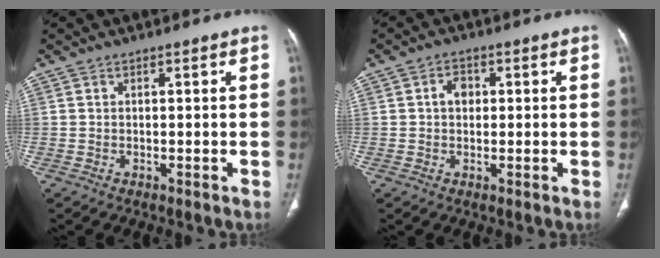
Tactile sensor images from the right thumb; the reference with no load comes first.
{"total": 3.0, "force": [0.4, 2.3, 1.9], "torque": [-0.021, 0.007, 0.005]}